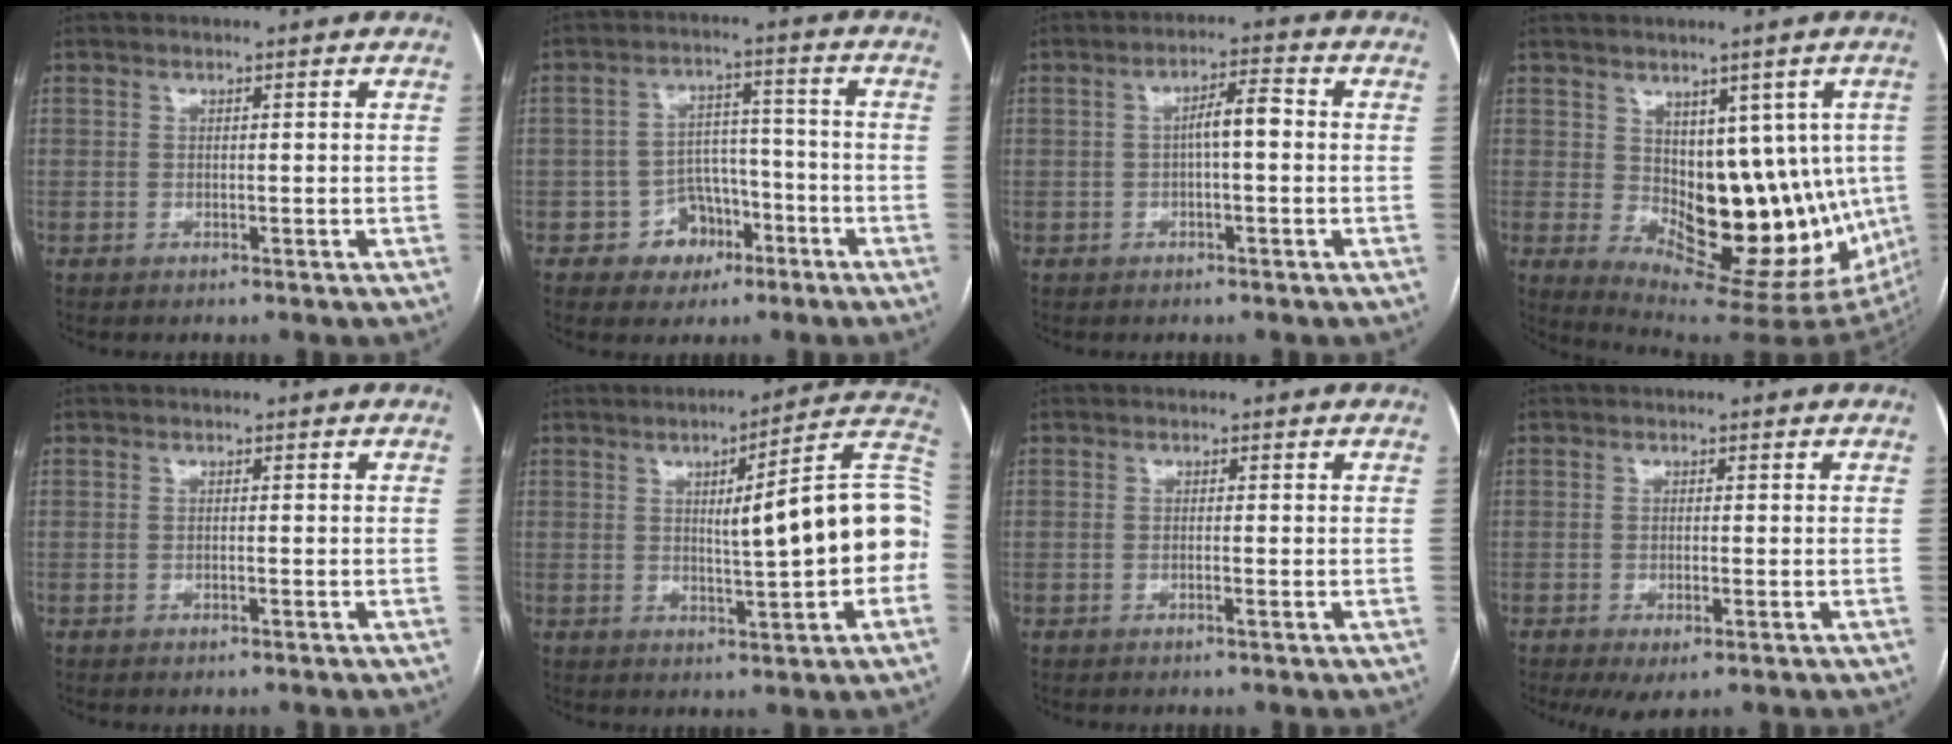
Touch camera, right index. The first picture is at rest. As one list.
[{"total": 6.3, "force": [-3.1, 5.2, 1.7], "torque": [-0.017, 0.022, -0.039]}, {"total": 4.1, "force": [-0.1, 0.8, 4.0], "torque": [-0.066, 0.015, -0.001]}, {"total": 16.6, "force": [-0.8, 8.3, 14.3], "torque": [-0.167, 0.005, 0.013]}, {"total": 0.6, "force": [-0.4, 0.1, 0.5], "torque": [-0.016, -0.002, -0.004]}, {"total": 14.3, "force": [-0.1, 1.1, 14.3], "torque": [-0.181, 0.031, -0.003]}, {"total": 0.7, "force": [-0.3, 0.0, 0.7], "torque": [-0.014, 0.000, -0.004]}, {"total": 3.7, "force": [-1.8, 0.8, 3.2], "torque": [-0.054, -0.011, -0.023]}]